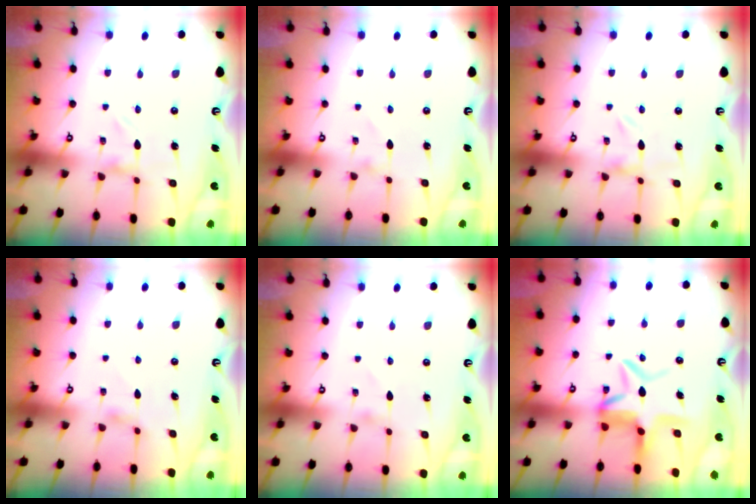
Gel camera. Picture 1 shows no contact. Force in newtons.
{"total": 1.4, "press": 1.4, "slide": 0.0}
{"total": 0.0}
{"total": 1.6, "press": 1.6, "slide": 0.4}
{"total": 1.0, "press": 1.0, "slide": 0.1}
{"total": 7.9, "press": 7.6, "slide": 2.2}